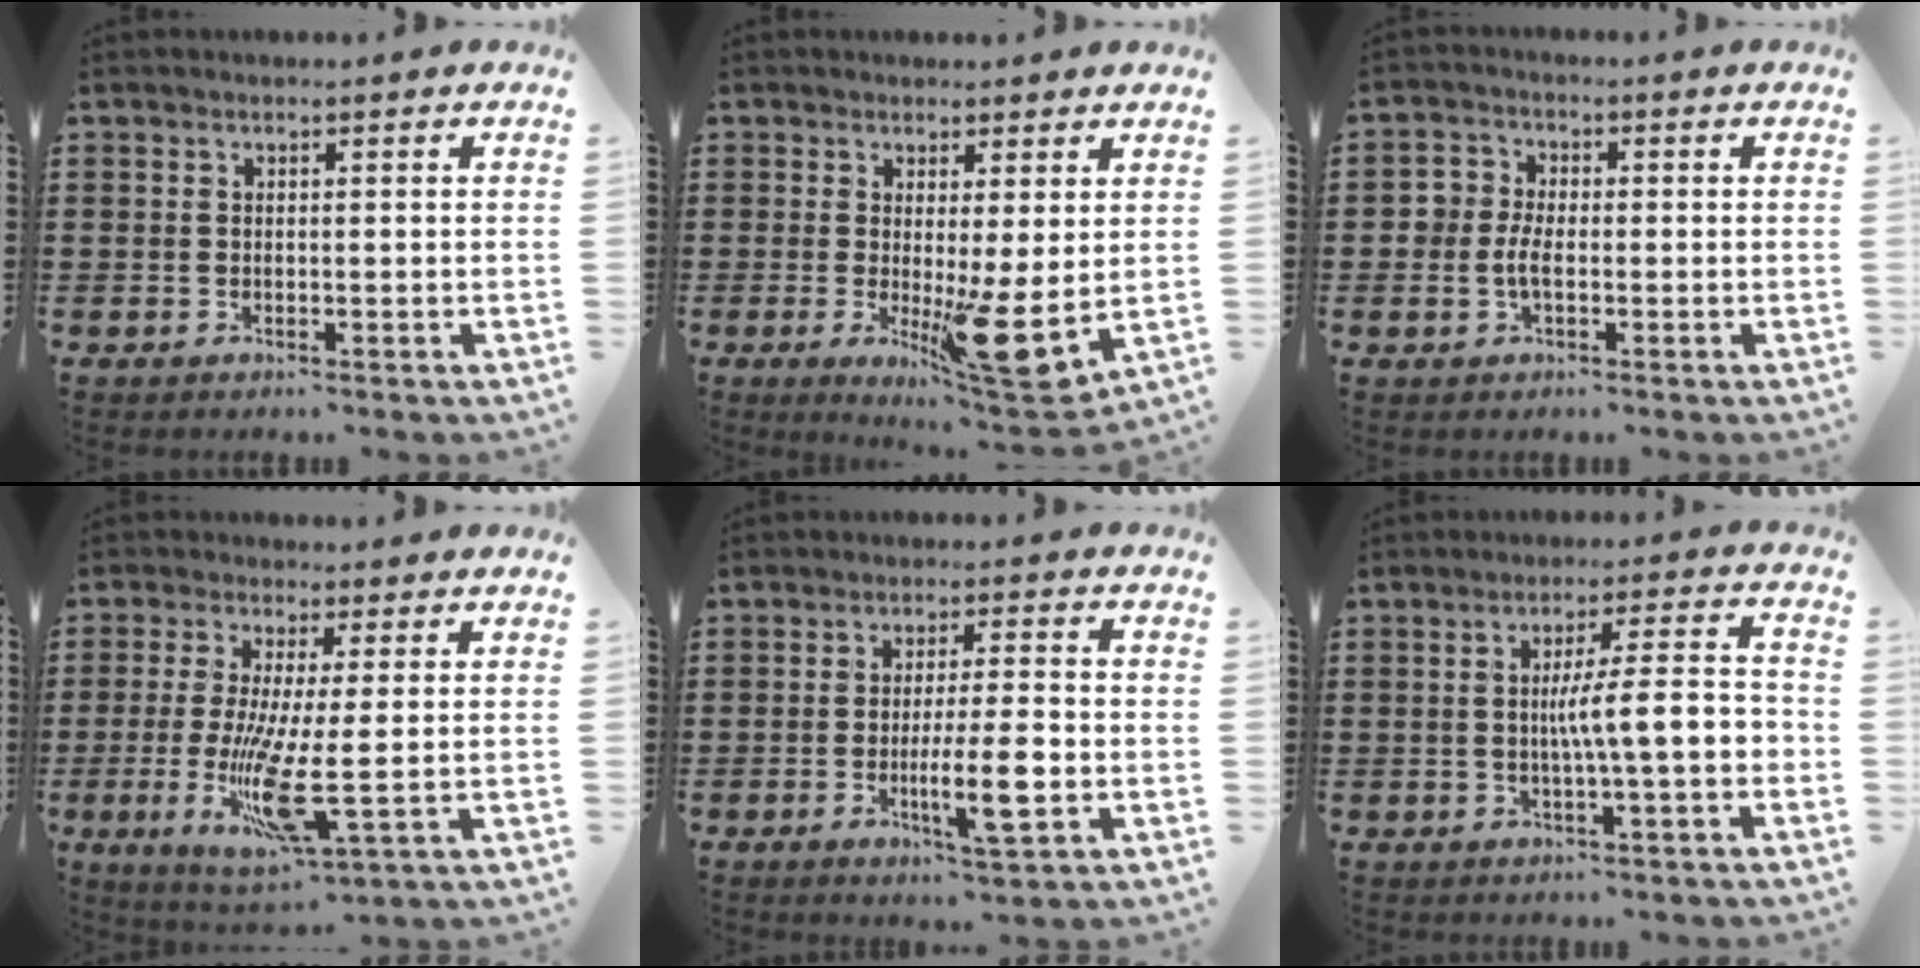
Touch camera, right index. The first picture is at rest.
{"total": 7.8, "force": [-0.5, 0.7, 7.7], "torque": [-0.100, -0.040, -0.006]}
{"total": 3.6, "force": [-0.9, 2.4, 2.5], "torque": [-0.064, 0.000, -0.021]}
{"total": 10.3, "force": [-1.4, 1.5, 10.1], "torque": [-0.216, -0.027, -0.026]}
{"total": 7.9, "force": [-2.1, 0.9, 7.6], "torque": [-0.143, -0.016, -0.040]}
{"total": 7.6, "force": [-1.2, 1.1, 7.4], "torque": [-0.130, 0.004, -0.024]}